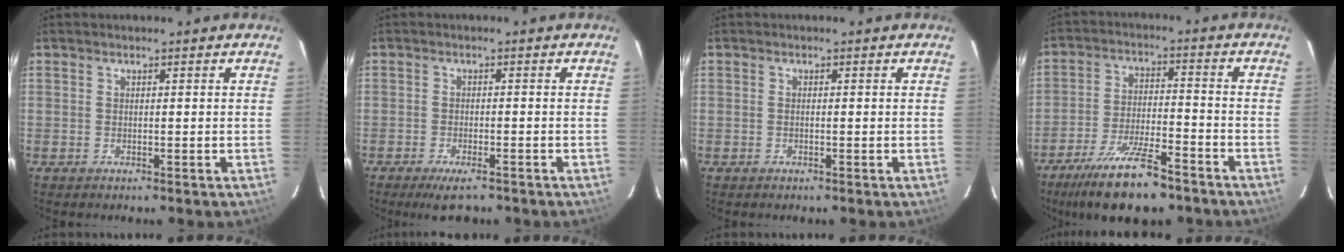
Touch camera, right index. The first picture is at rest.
{"total": 4.8, "force": [-3.7, 1.2, 2.7], "torque": [-0.062, -0.010, -0.061]}
{"total": 0.0}
{"total": 14.6, "force": [-11.0, 3.9, 8.7], "torque": [-0.185, -0.016, -0.186]}